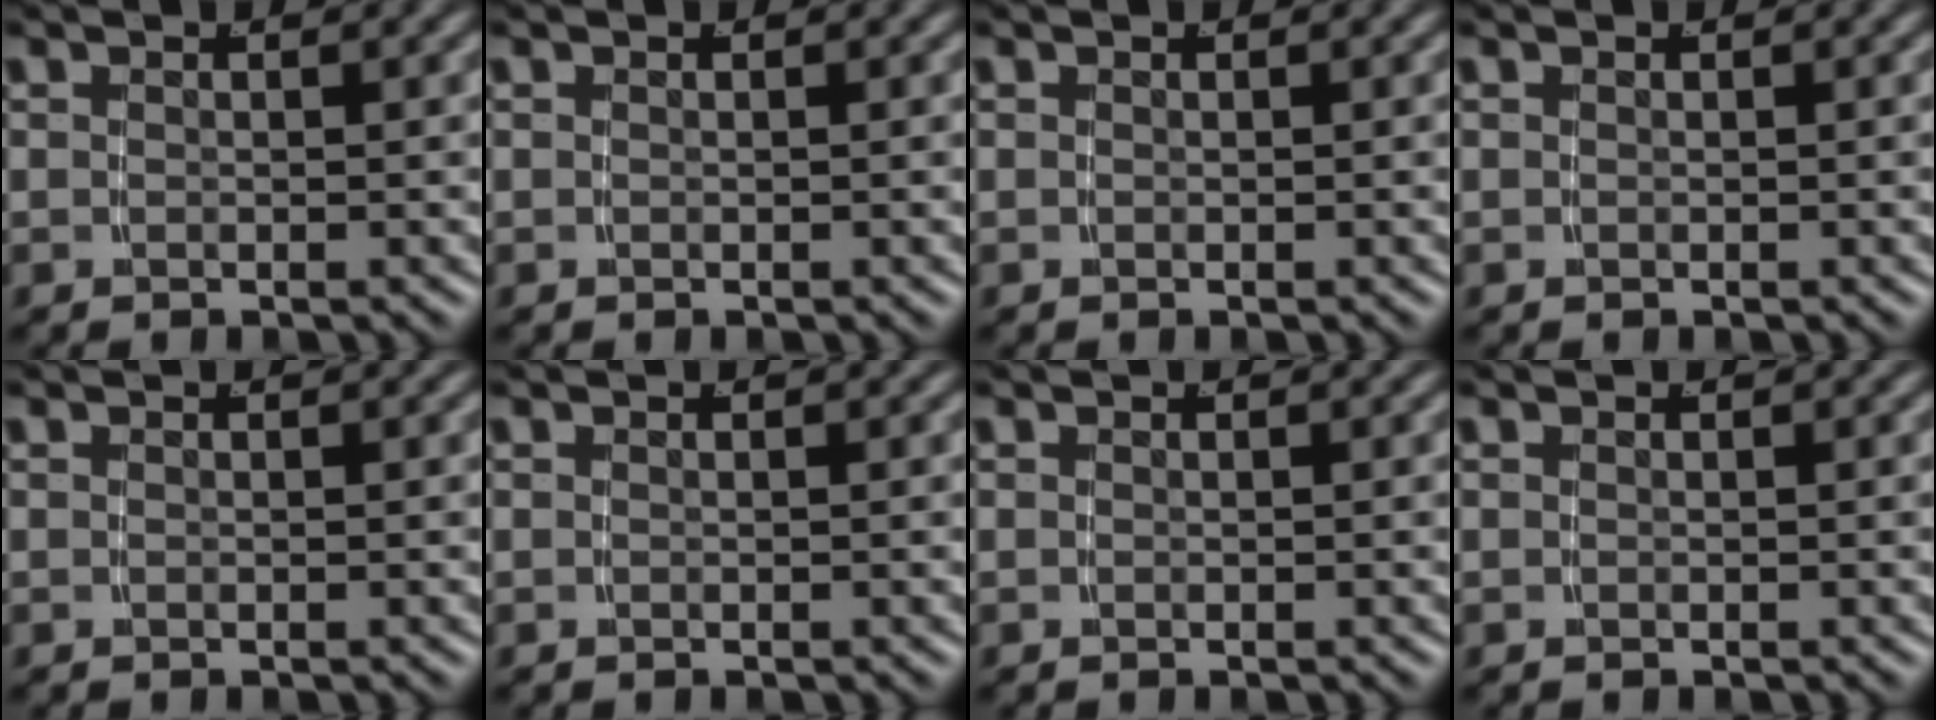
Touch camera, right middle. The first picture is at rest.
{"total": 0.0}
{"total": 0.0}
{"total": 0.0}
{"total": 0.0}
{"total": 0.0}
{"total": 0.0}
{"total": 0.0}